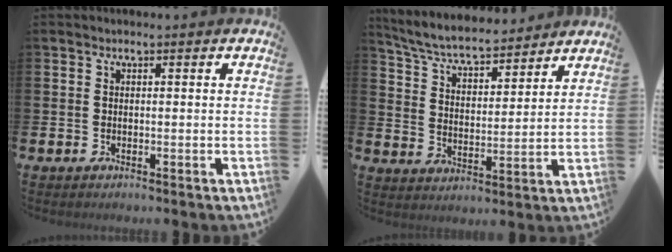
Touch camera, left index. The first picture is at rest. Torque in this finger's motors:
{"motor_torque": [1.06, -1.08, 0.19, 0.16]}